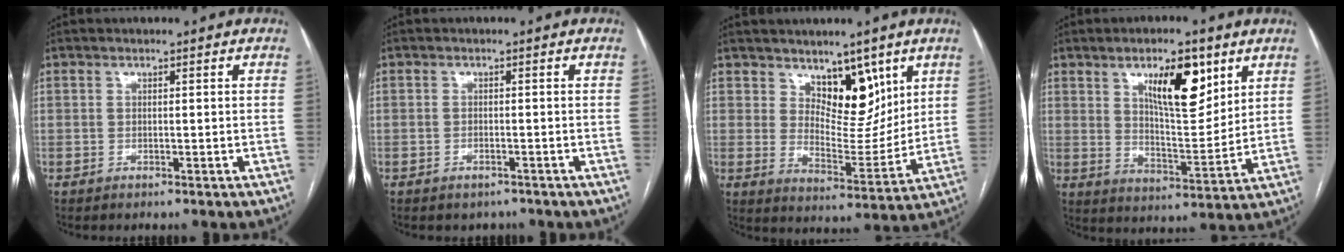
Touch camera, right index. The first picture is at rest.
{"total": 1.8, "force": [-1.4, 1.0, 0.5], "torque": [-0.010, 0.001, -0.013]}
{"total": 8.8, "force": [5.4, 4.4, 5.4], "torque": [-0.073, -0.010, 0.098]}
{"total": 11.6, "force": [5.9, 3.5, 9.3], "torque": [-0.153, -0.001, 0.103]}